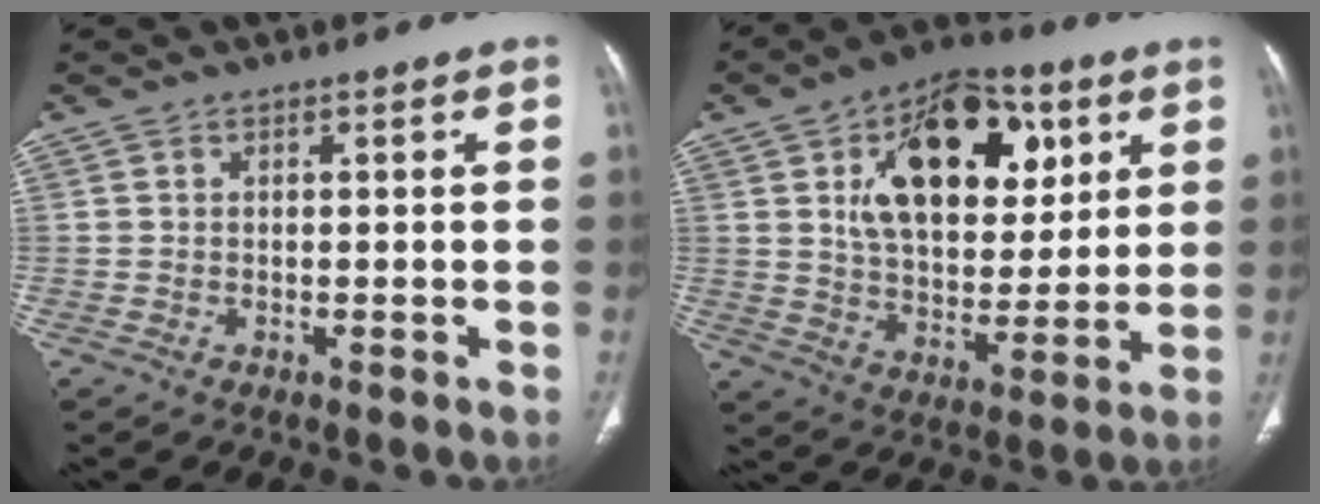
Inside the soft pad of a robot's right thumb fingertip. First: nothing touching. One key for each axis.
{"total": 21.2, "fx": 7.4, "fy": 12.6, "fz": 15.4, "tx": -0.187, "ty": -0.017, "tz": 0.117}